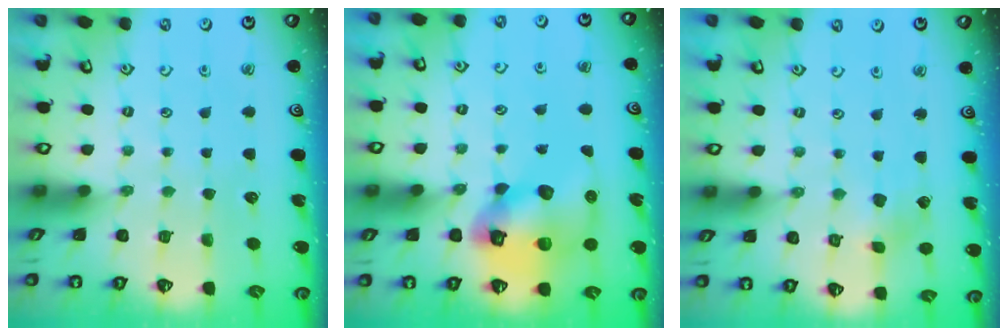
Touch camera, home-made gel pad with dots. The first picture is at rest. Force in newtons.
{"total": 15.1, "press": 14.9, "slide": 2.3}
{"total": 2.9, "press": 2.9, "slide": 0.1}